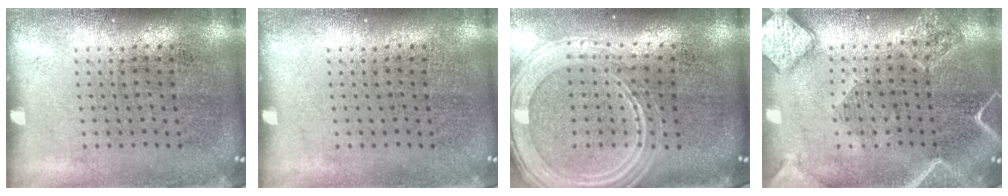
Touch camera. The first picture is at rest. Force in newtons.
{"total": 0.0}
{"total": 2.3, "press": 2.1, "slide": 1.1}
{"total": 2.4, "press": 2.2, "slide": 0.9}